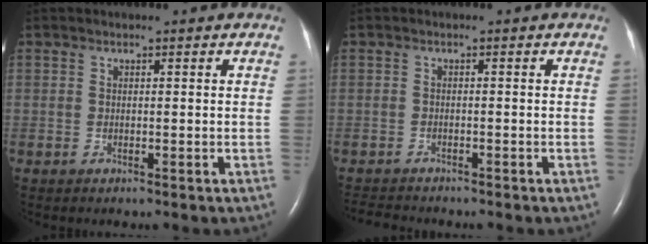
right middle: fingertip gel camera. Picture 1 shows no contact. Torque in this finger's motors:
{"motor_torque": [0.14, -0.21, -0.04, -0.01]}